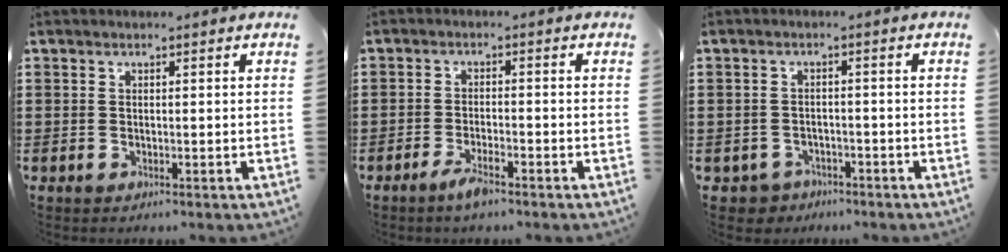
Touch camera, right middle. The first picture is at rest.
{"total": 3.2, "force": [-2.2, 0.7, 2.3], "torque": [-0.051, -0.001, -0.044]}
{"total": 2.1, "force": [-1.9, 0.9, -0.1], "torque": [-0.009, 0.000, -0.043]}